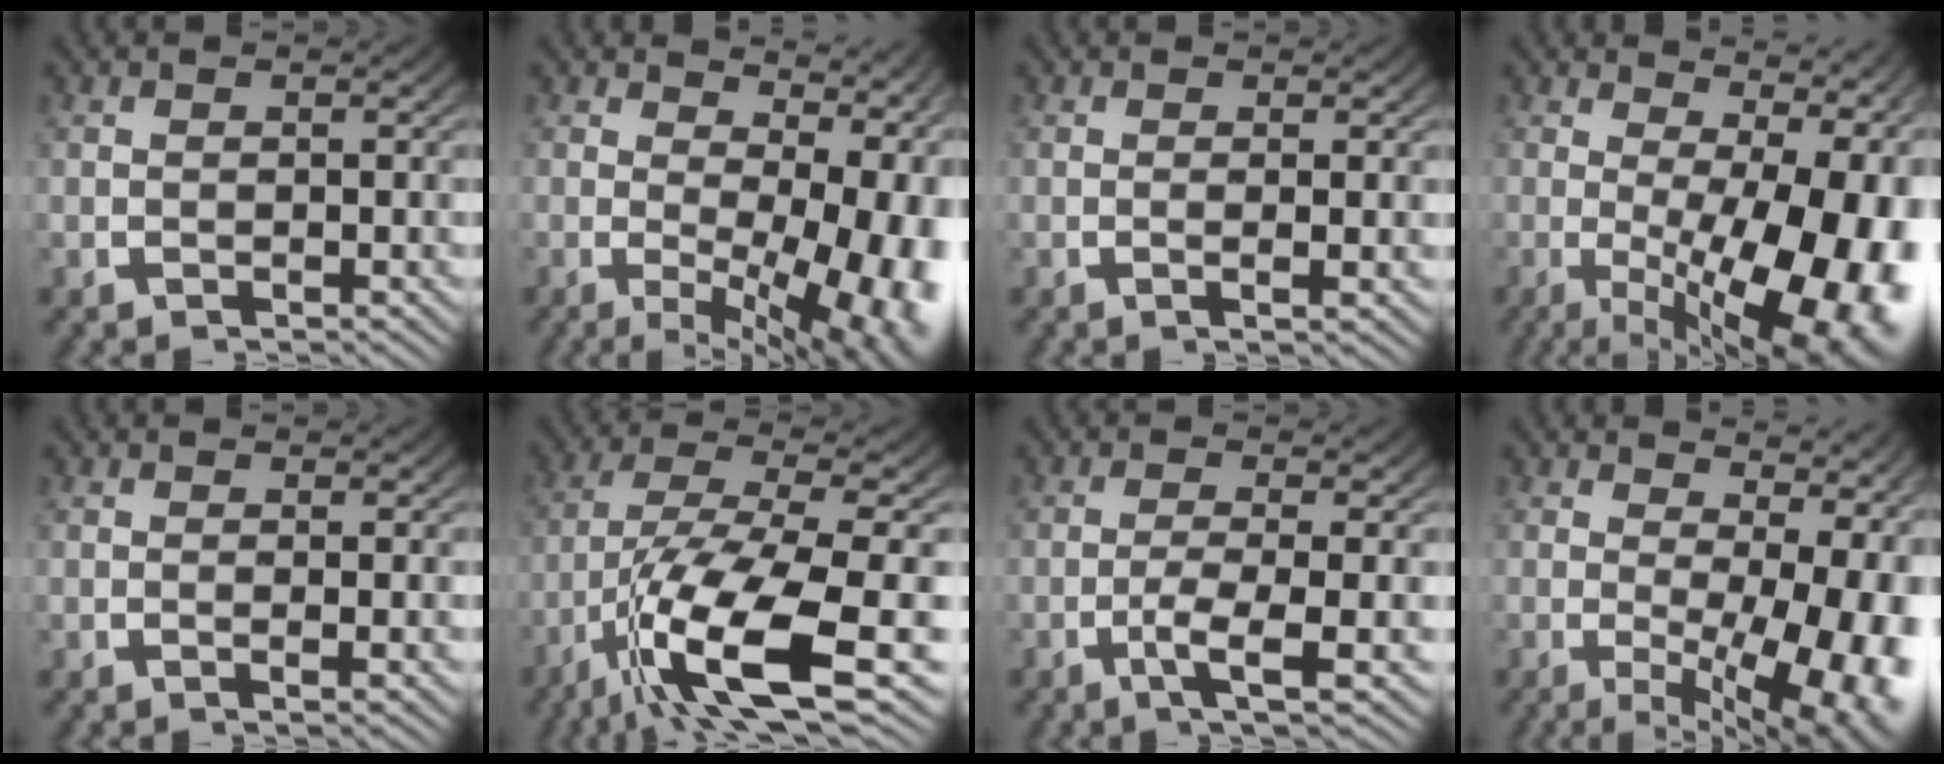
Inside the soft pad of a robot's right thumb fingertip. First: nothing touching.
{"total": 11.6, "force": [-1.4, 6.0, 9.9], "torque": [-0.145, -0.034, -0.001]}
{"total": 1.2, "force": [0.1, 0.0, 1.2], "torque": [-0.020, -0.001, -0.004]}
{"total": 16.9, "force": [-2.9, 9.4, 13.7], "torque": [-0.208, -0.056, -0.015]}
{"total": 0.9, "force": [0.2, 0.0, 0.8], "torque": [-0.013, 0.000, -0.001]}
{"total": 13.2, "force": [-4.6, 5.5, 11.1], "torque": [-0.233, -0.044, -0.049]}
{"total": 4.2, "force": [-1.5, 0.9, 3.9], "torque": [-0.081, -0.010, -0.030]}
{"total": 11.3, "force": [-1.8, 5.7, 9.6], "torque": [-0.138, -0.043, -0.006]}